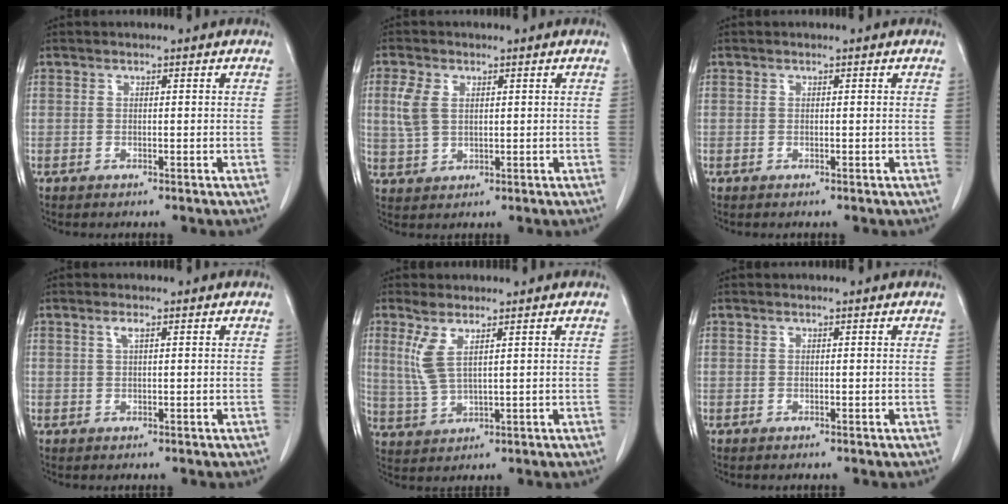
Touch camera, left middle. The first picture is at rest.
{"total": 4.5, "force": [1.3, 2.8, 3.4], "torque": [-0.093, 0.005, 0.030]}
{"total": 0.0}
{"total": 1.1, "force": [0.5, 0.1, 1.0], "torque": [-0.025, 0.004, 0.010]}
{"total": 4.9, "force": [2.1, 1.0, 4.4], "torque": [-0.118, -0.004, 0.051]}
{"total": 0.0}